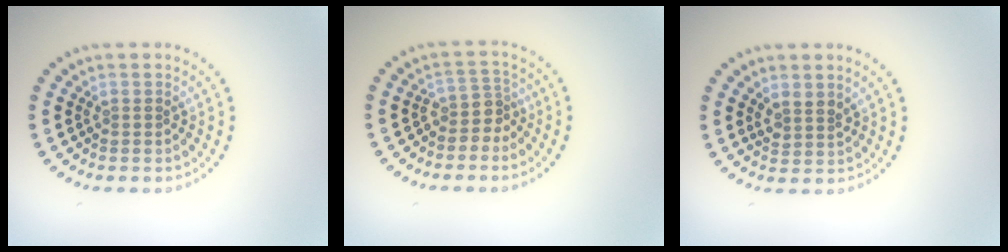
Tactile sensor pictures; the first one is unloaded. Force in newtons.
{"total": 2.3, "press": 1.7, "slide": 1.6}
{"total": 1.7, "press": 1.3, "slide": 1.2}